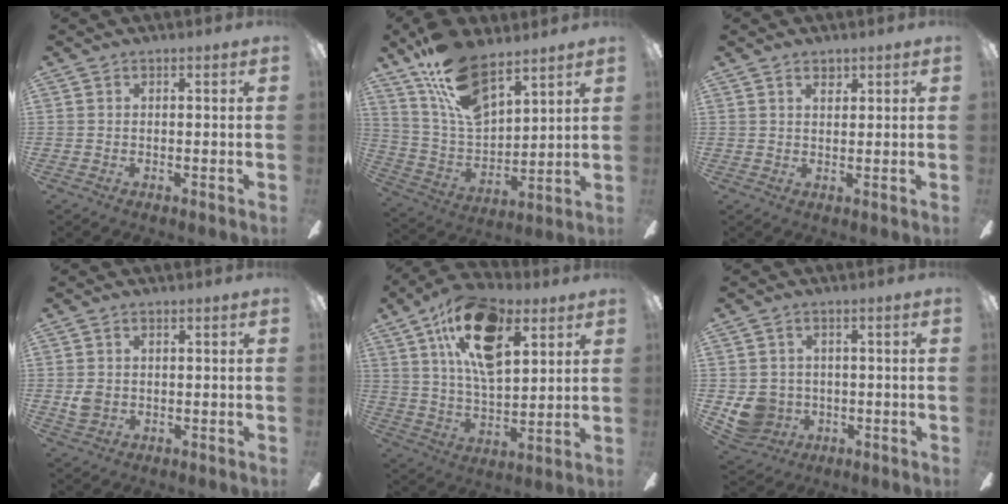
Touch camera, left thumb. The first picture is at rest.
{"total": 17.2, "force": [11.7, 7.7, 9.9], "torque": [-0.203, -0.056, 0.214]}
{"total": 2.0, "force": [1.5, 1.0, 0.9], "torque": [-0.012, -0.001, 0.026]}
{"total": 3.0, "force": [0.3, 2.4, 1.8], "torque": [-0.025, 0.003, 0.004]}
{"total": 22.5, "force": [12.0, 9.0, 16.7], "torque": [-0.326, -0.048, 0.201]}
{"total": 7.1, "force": [-0.5, 6.7, 2.2], "torque": [-0.069, 0.001, -0.005]}